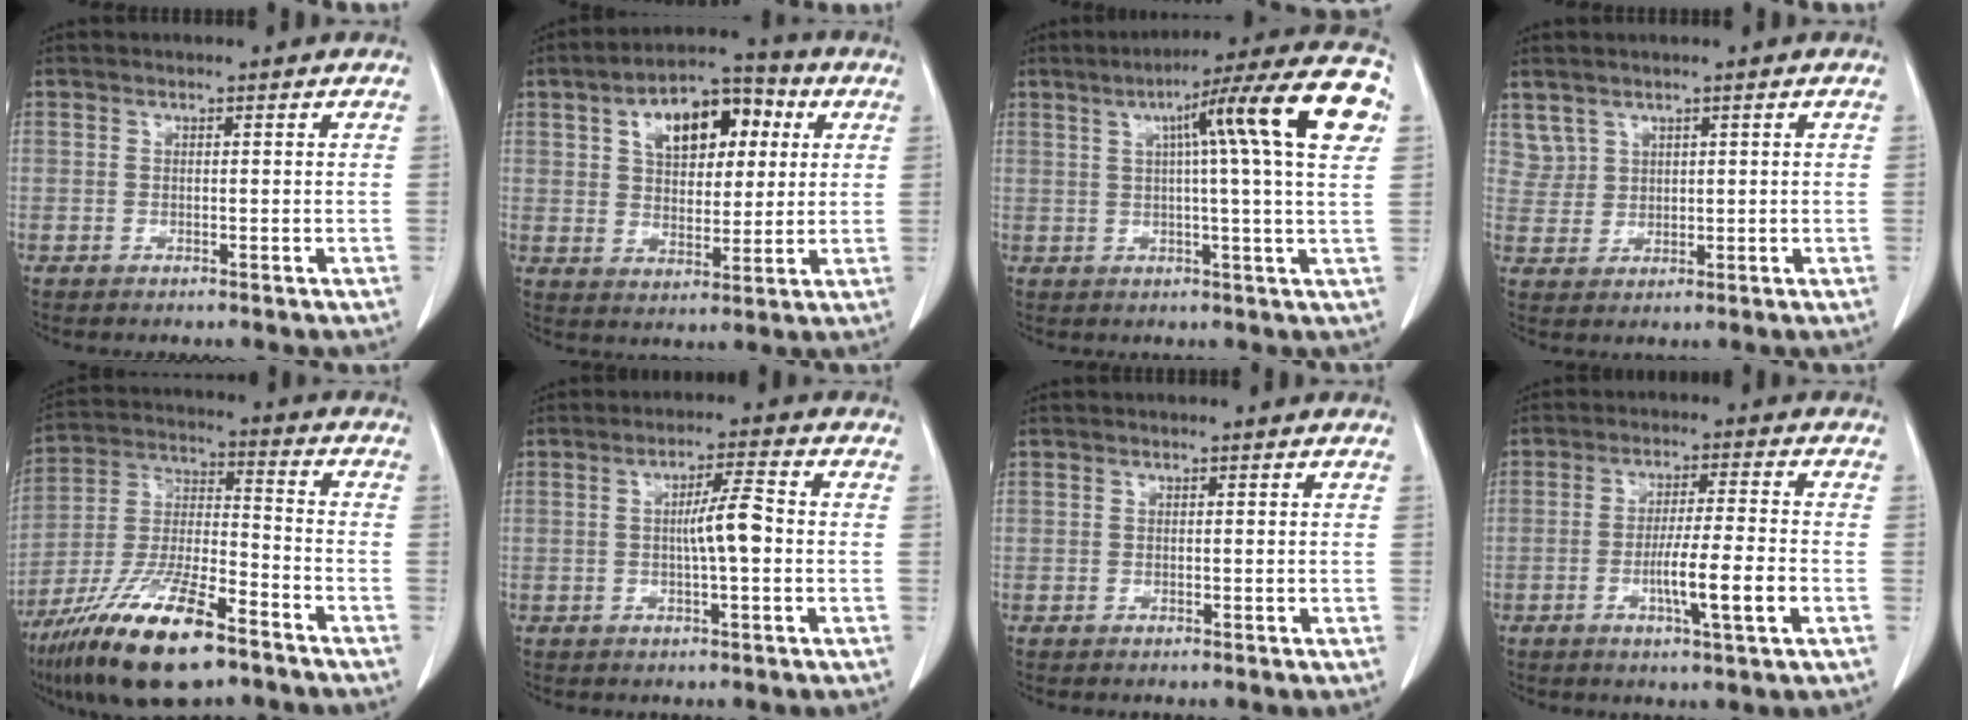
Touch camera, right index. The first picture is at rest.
{"total": 12.1, "force": [4.1, 6.6, 9.3], "torque": [-0.147, 0.033, 0.064]}
{"total": 16.4, "force": [4.9, -0.5, 15.6], "torque": [-0.218, 0.025, 0.056]}
{"total": 3.3, "force": [2.3, 2.3, -0.1], "torque": [0.013, 0.007, 0.051]}
{"total": 17.9, "force": [-11.7, 3.9, 13.0], "torque": [-0.273, -0.025, -0.215]}
{"total": 5.1, "force": [-0.2, 0.3, 5.1], "torque": [-0.084, 0.009, -0.002]}
{"total": 0.0}
{"total": 7.9, "force": [-2.4, -0.2, 7.5], "torque": [-0.126, -0.006, -0.041]}